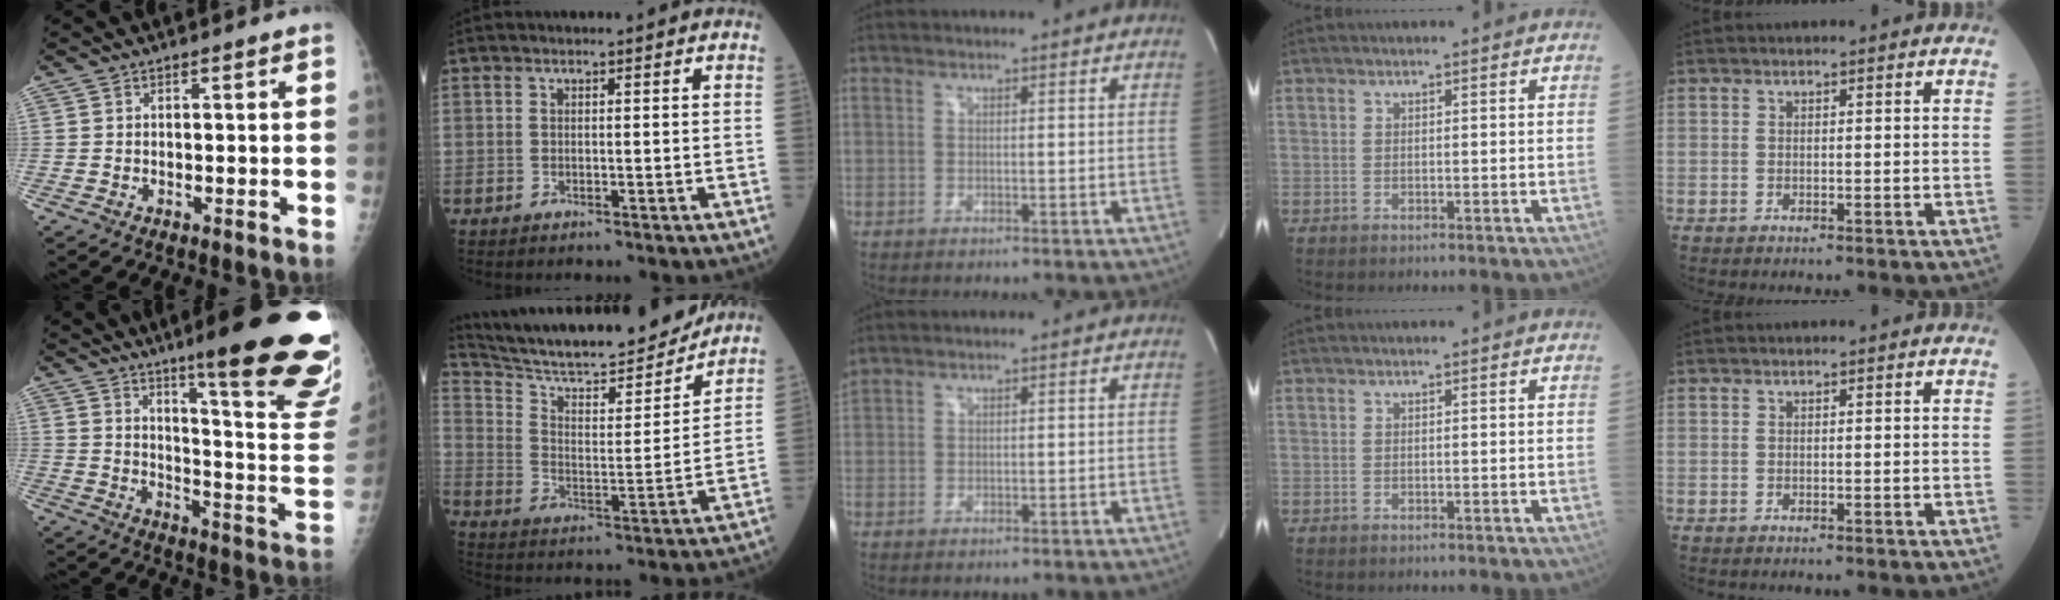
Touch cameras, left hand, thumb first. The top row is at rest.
{"thumb": {"total": 26.8, "force": [17.5, 3.3, 20.0], "torque": [-0.212, -0.097, 0.238]}, "index": {"total": 21.3, "force": [19.4, 2.3, 8.4], "torque": [-0.147, -0.015, 0.295]}, "middle": {"total": 2.5, "force": [2.3, 0.4, 0.9], "torque": [-0.034, 0.029, 0.051]}}